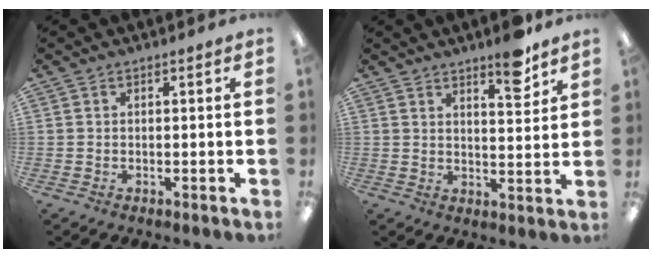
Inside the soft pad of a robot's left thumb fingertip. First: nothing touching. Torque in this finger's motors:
{"motor_torque": [1.00, 0.47, 0.61, -0.64, 0.03]}